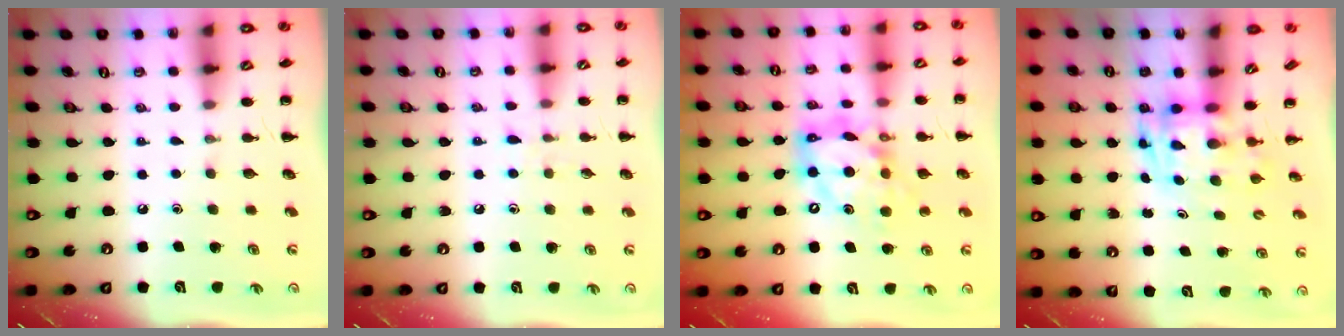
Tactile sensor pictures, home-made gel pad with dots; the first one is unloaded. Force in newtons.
{"total": 5.0, "press": 4.4, "slide": 2.3}
{"total": 12.7, "press": 12.0, "slide": 4.0}
{"total": 3.5, "press": 3.4, "slide": 0.7}